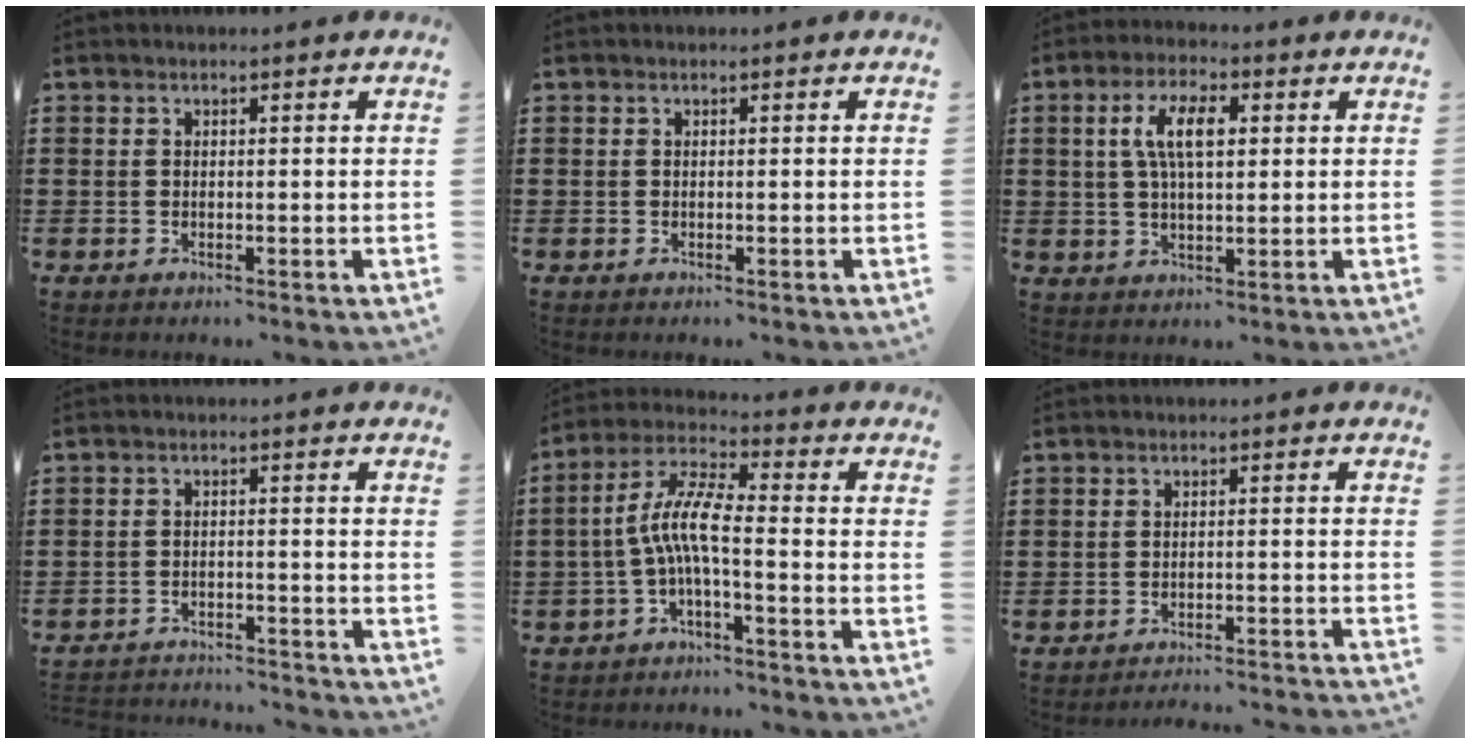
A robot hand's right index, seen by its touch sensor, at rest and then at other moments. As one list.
[{"total": 0.0}, {"total": 6.9, "force": [1.5, 2.8, 6.1], "torque": [-0.131, 0.011, 0.021]}, {"total": 2.8, "force": [-2.8, 0.1, 0.1], "torque": [-0.008, 0.000, -0.059]}, {"total": 7.5, "force": [-1.7, 1.6, 7.1], "torque": [-0.156, -0.008, -0.036]}, {"total": 2.3, "force": [-2.3, -0.3, 0.2], "torque": [-0.008, 0.000, -0.049]}]